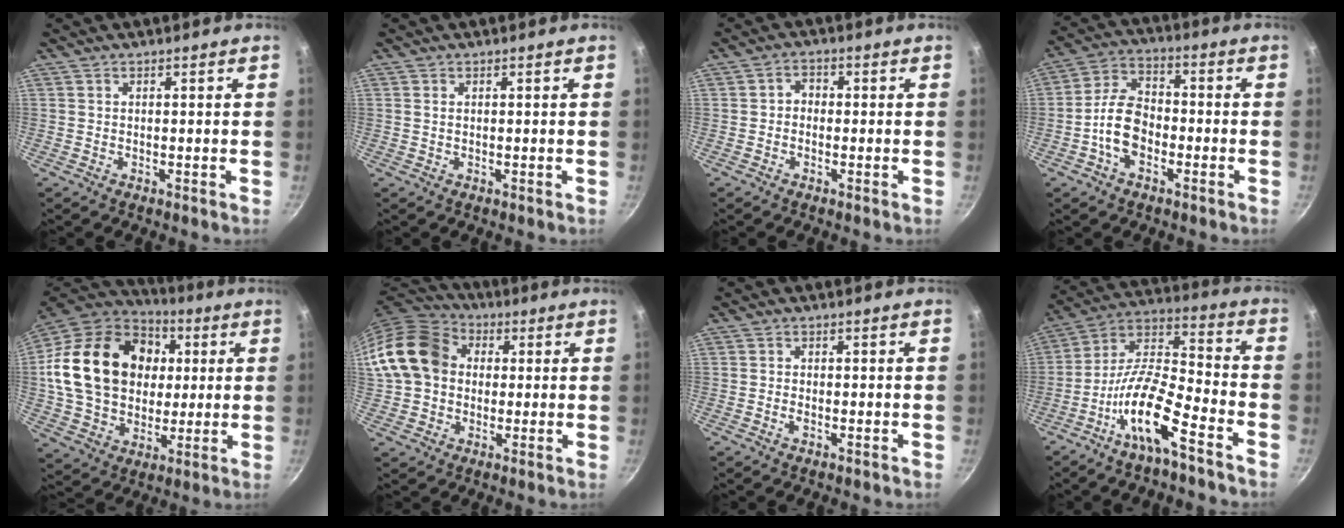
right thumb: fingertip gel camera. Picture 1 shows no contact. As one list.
[{"total": 0.6, "force": [0.2, 0.4, 0.4], "torque": [-0.009, 0.001, 0.004]}, {"total": 2.4, "force": [-0.4, 1.9, 1.3], "torque": [-0.013, 0.010, -0.012]}, {"total": 9.4, "force": [-2.9, 6.2, 6.5], "torque": [-0.101, 0.039, -0.063]}, {"total": 26.3, "force": [4.2, 20.1, 16.6], "torque": [-0.271, 0.020, 0.075]}, {"total": 15.7, "force": [2.2, 12.7, 8.9], "torque": [-0.147, 0.034, 0.028]}, {"total": 1.1, "force": [-0.4, 0.7, 0.7], "torque": [-0.019, 0.004, -0.011]}, {"total": 14.6, "force": [-8.5, 4.2, 11.1], "torque": [-0.206, 0.071, -0.166]}]